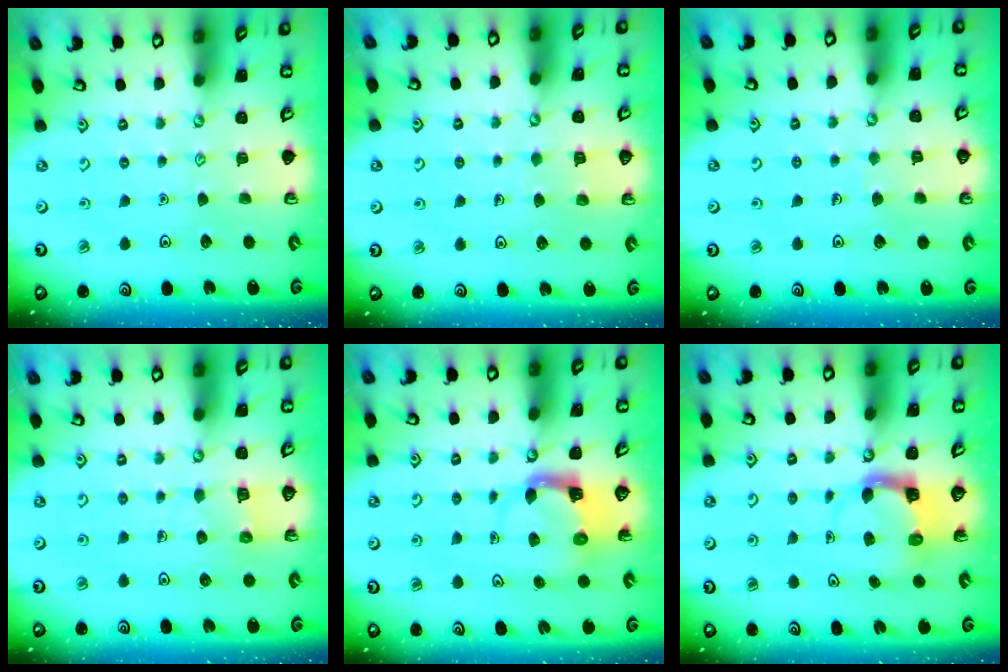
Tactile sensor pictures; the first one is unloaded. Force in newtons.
{"total": 3.6, "press": 3.6, "slide": 0.3}
{"total": 2.3, "press": 2.3, "slide": 0.1}
{"total": 4.8, "press": 4.8, "slide": 0.3}
{"total": 3.9, "press": 3.8, "slide": 0.7}
{"total": 3.9, "press": 3.9, "slide": 0.4}